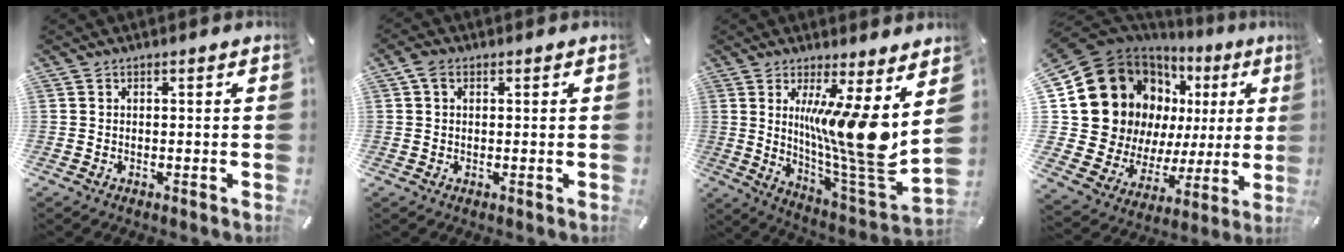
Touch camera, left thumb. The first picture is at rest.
{"total": 2.7, "force": [0.8, 1.9, 1.8], "torque": [-0.039, 0.006, 0.013]}
{"total": 17.0, "force": [4.1, 1.3, 16.5], "torque": [-0.275, -0.063, 0.056]}
{"total": 22.1, "force": [6.8, 17.2, 12.1], "torque": [-0.226, -0.060, 0.154]}